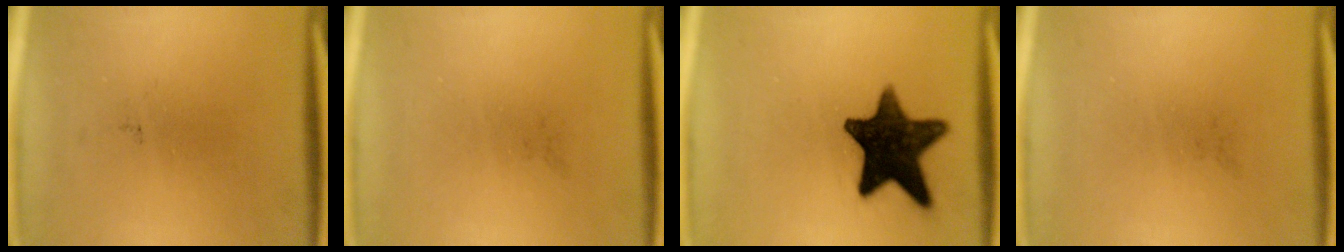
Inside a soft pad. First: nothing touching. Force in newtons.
{"total": 0.0}
{"total": 14.8}
{"total": 0.0}